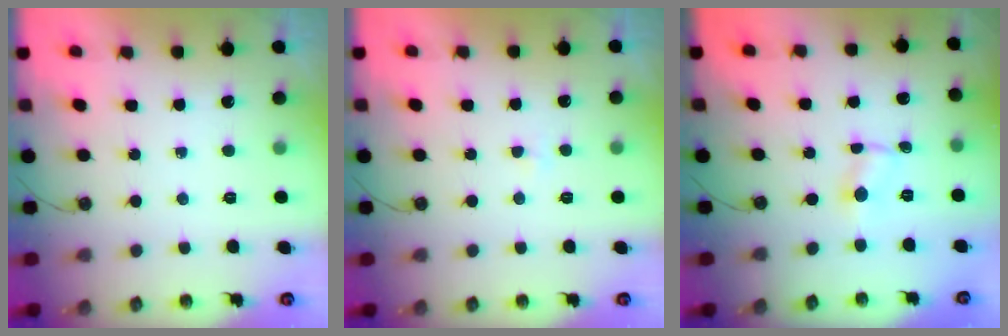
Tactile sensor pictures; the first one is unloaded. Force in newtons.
{"total": 2.1, "press": 1.6, "slide": 1.2}
{"total": 1.1, "press": 1.1, "slide": 0.2}